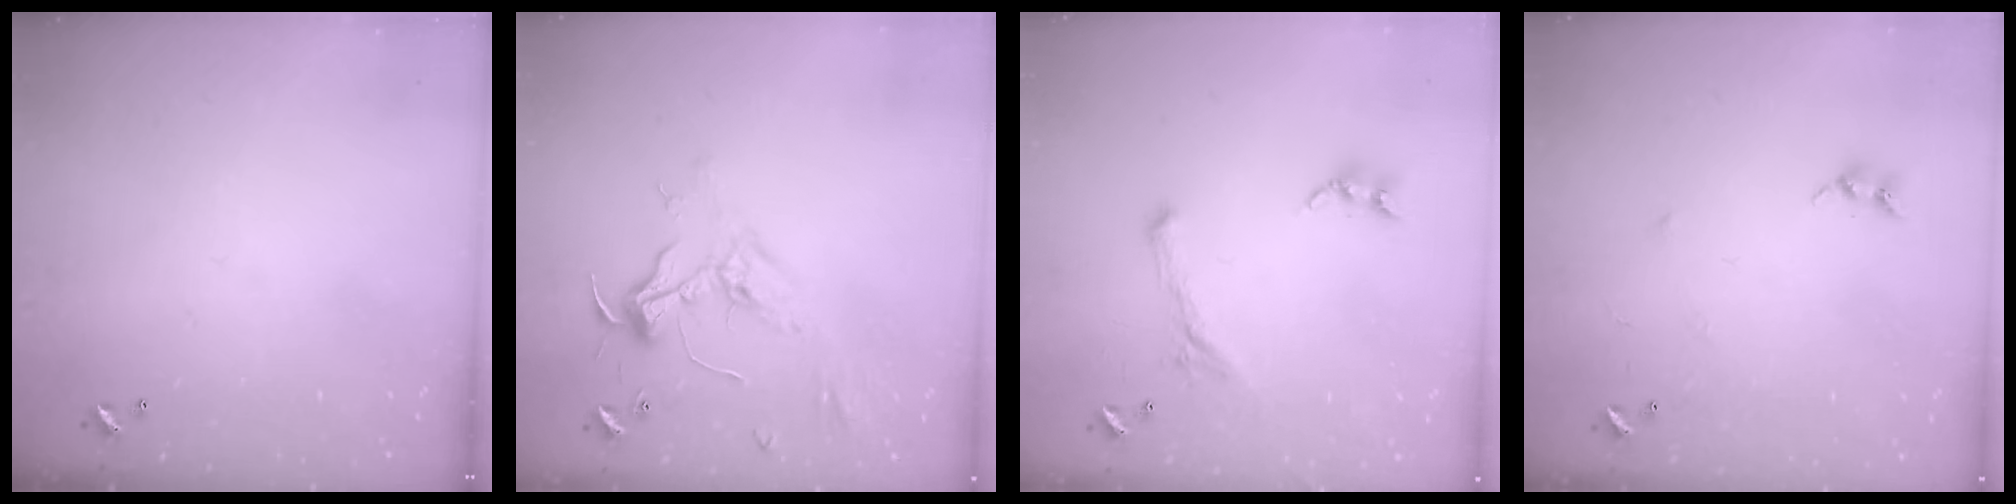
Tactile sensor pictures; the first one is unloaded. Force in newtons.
{"total": 2.4, "press": 2.3, "slide": 0.8}
{"total": 1.6, "press": 1.5, "slide": 0.4}
{"total": 5.3, "press": 5.3, "slide": 0.8}